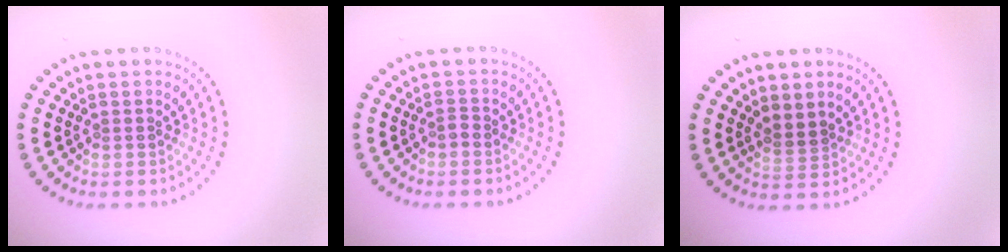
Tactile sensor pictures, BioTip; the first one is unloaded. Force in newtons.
{"total": 0.6, "press": 0.5, "slide": 0.3}
{"total": 1.7, "press": 1.4, "slide": 1.0}